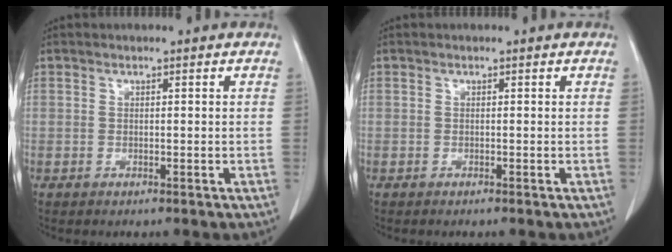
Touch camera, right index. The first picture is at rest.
{"total": 0.0}